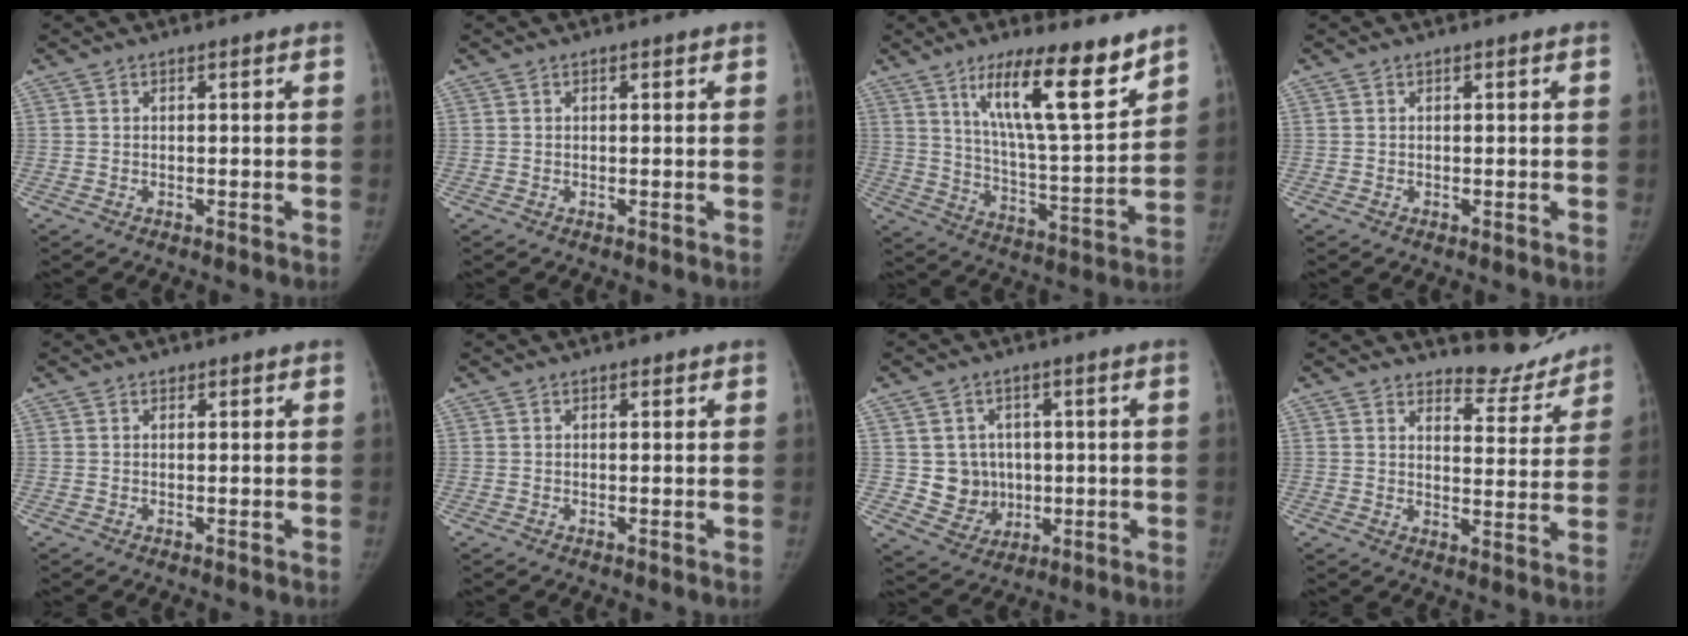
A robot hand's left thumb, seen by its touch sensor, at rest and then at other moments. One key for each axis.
{"total": 0.0}
{"total": 17.4, "fx": 11.2, "fy": 3.6, "fz": 12.9, "tx": -0.184, "ty": -0.072, "tz": 0.194}
{"total": 0.0}
{"total": 0.6, "fx": 0.4, "fy": 0.4, "fz": 0.1, "tx": 0.002, "ty": -0.002, "tz": 0.004}
{"total": 0.8, "fx": 0.5, "fy": 0.5, "fz": 0.4, "tx": -0.001, "ty": -0.002, "tz": 0.004}
{"total": 7.7, "fx": 0.5, "fy": 7.2, "fz": 2.5, "tx": -0.002, "ty": 0.002, "tz": 0.021}
{"total": 8.5, "fx": 8.1, "fy": 2.5, "fz": 0.7, "tx": 0.022, "ty": -0.078, "tz": 0.107}